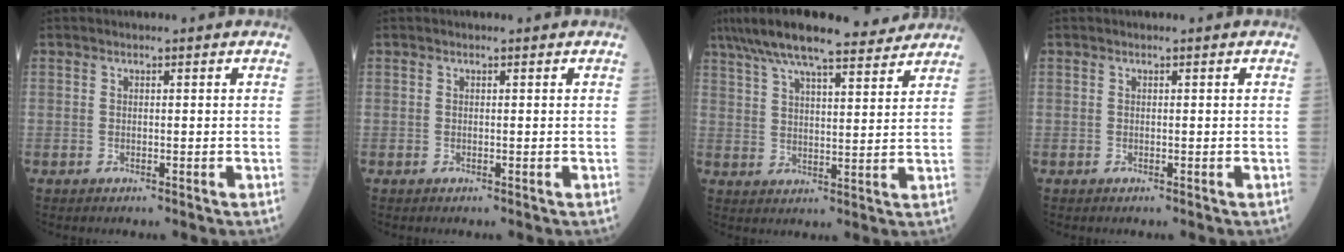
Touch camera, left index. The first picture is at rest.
{"total": 0.0}
{"total": 17.2, "force": [14.5, 2.9, 8.9], "torque": [-0.165, 0.035, 0.223]}
{"total": 0.0}